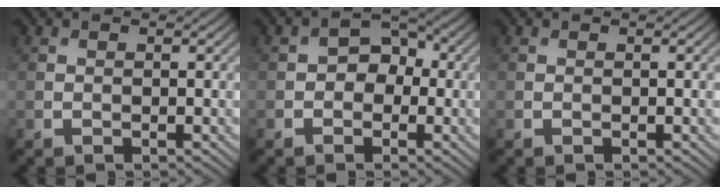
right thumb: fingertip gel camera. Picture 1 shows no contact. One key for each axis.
{"total": 3.7, "fx": -0.5, "fy": 2.9, "fz": 2.2, "tx": -0.026, "ty": 0.004, "tz": -0.016}
{"total": 0.0}